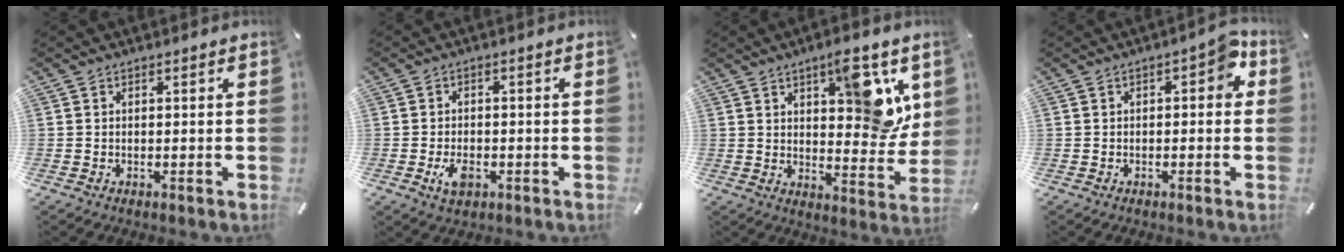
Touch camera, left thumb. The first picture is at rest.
{"total": 4.2, "force": [-1.6, 2.6, 2.8], "torque": [-0.067, 0.002, -0.032]}
{"total": 13.7, "force": [6.6, 6.1, 10.3], "torque": [-0.103, -0.043, 0.104]}
{"total": 4.3, "force": [0.0, 2.3, 3.7], "torque": [-0.048, 0.006, -0.008]}